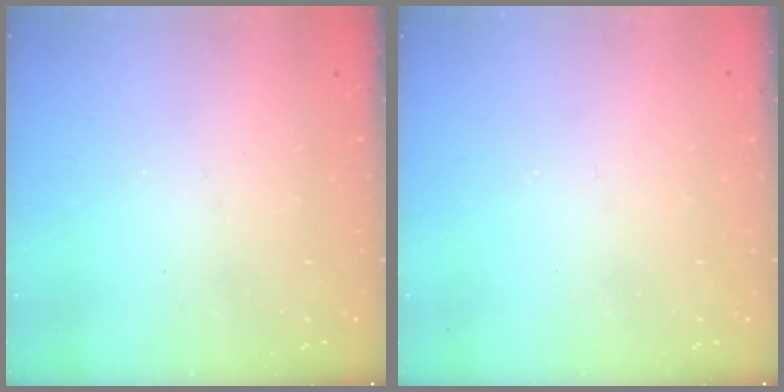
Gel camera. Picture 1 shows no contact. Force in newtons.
{"total": 0.0}